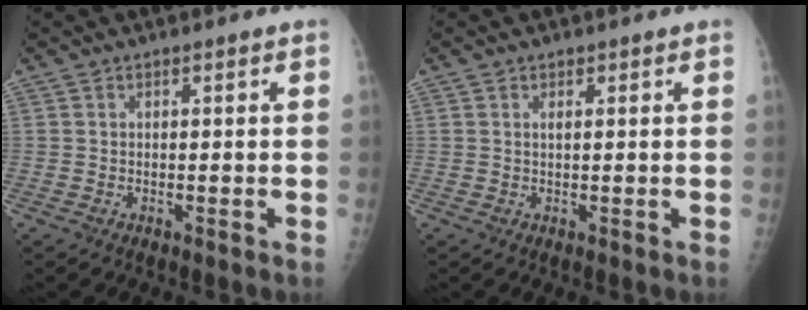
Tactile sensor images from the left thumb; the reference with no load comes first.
{"total": 1.0, "force": [0.6, 0.5, 0.7], "torque": [-0.006, -0.002, 0.009]}